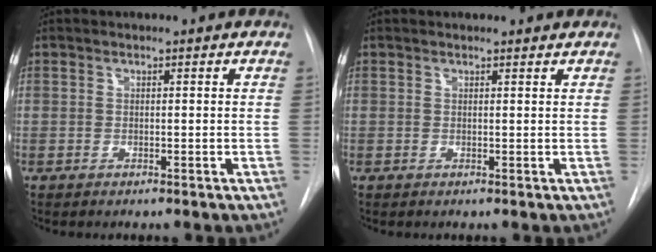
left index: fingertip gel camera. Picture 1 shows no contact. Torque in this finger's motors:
{"motor_torque": [0.11, -0.11, -0.15, 0.00]}